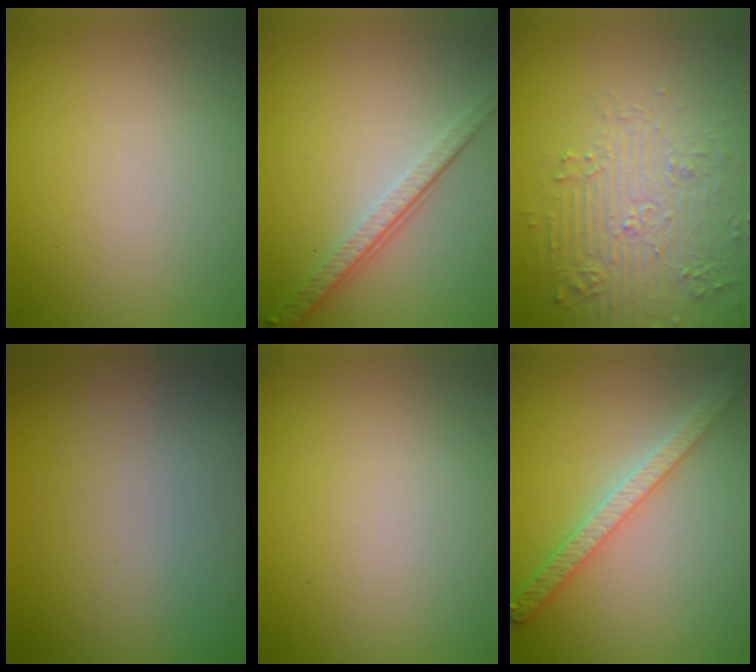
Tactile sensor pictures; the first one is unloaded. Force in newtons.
{"total": 3.9, "press": 2.7, "slide": 2.8}
{"total": 4.6, "press": 4.4, "slide": 1.4}
{"total": 0.0}
{"total": 0.0}
{"total": 4.2, "press": 3.4, "slide": 2.4}